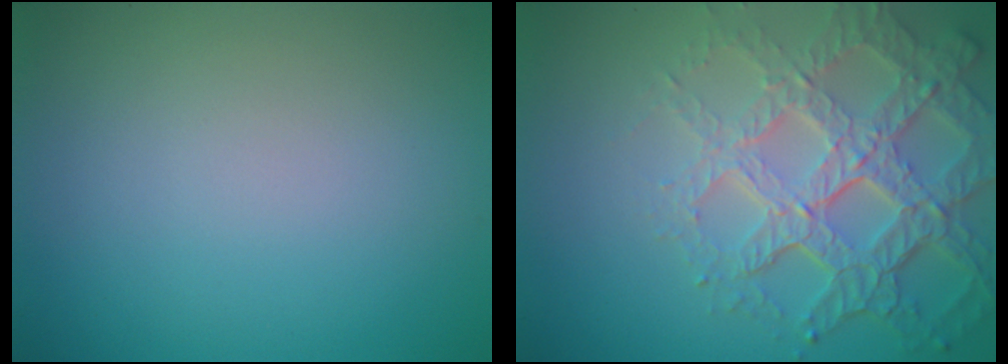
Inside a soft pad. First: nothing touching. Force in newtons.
{"total": 7.7, "press": 5.3, "slide": 5.5}